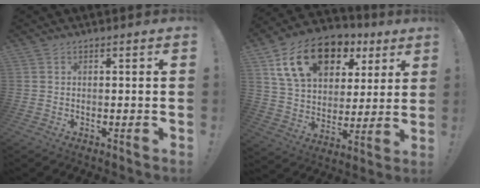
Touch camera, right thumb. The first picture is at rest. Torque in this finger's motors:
{"motor_torque": [-0.07, 1.39, 1.38, 0.68, 0.55]}